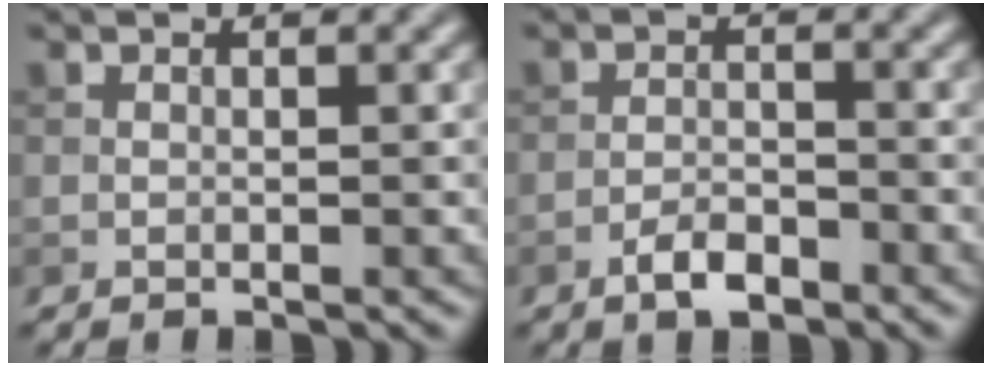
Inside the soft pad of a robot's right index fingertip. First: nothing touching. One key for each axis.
{"total": 2.6, "fx": -1.8, "fy": 1.1, "fz": 1.6, "tx": -0.025, "ty": 0.005, "tz": -0.035}